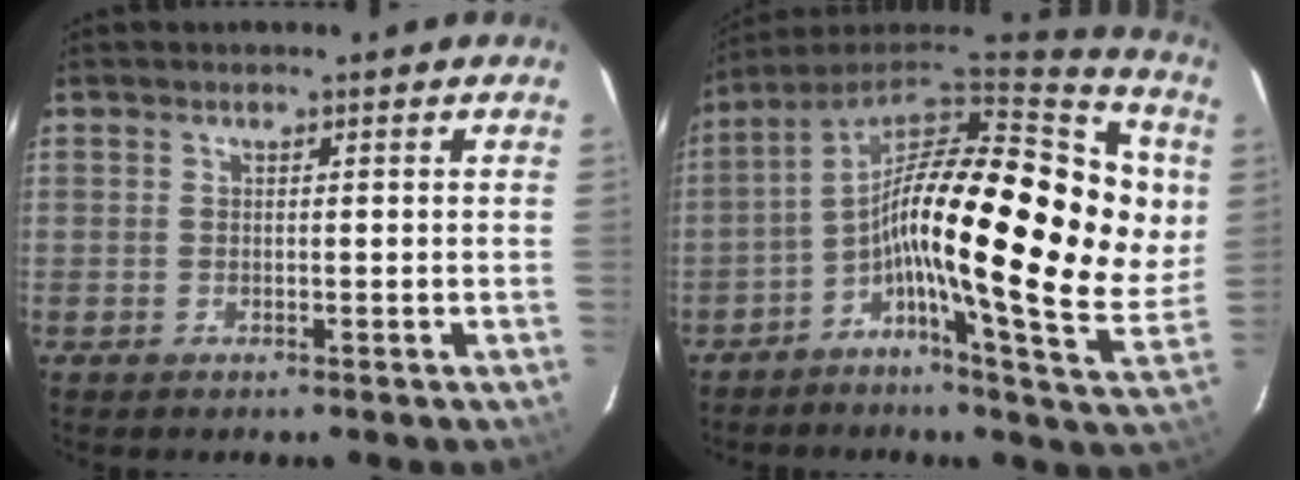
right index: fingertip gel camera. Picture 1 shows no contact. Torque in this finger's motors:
{"motor_torque": [2.14, 0.00, 1.05, 0.21]}